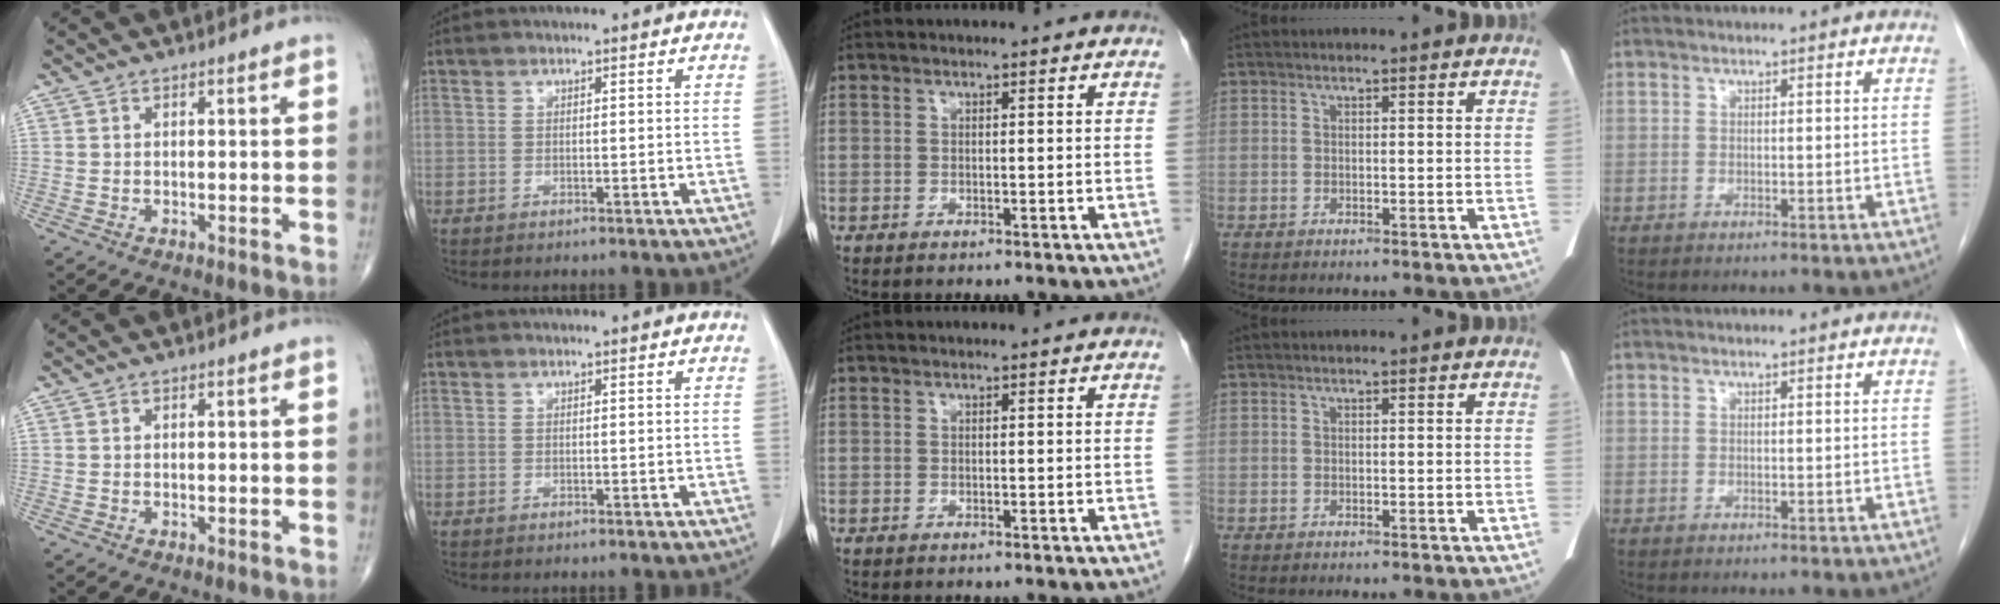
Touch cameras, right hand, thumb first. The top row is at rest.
{}